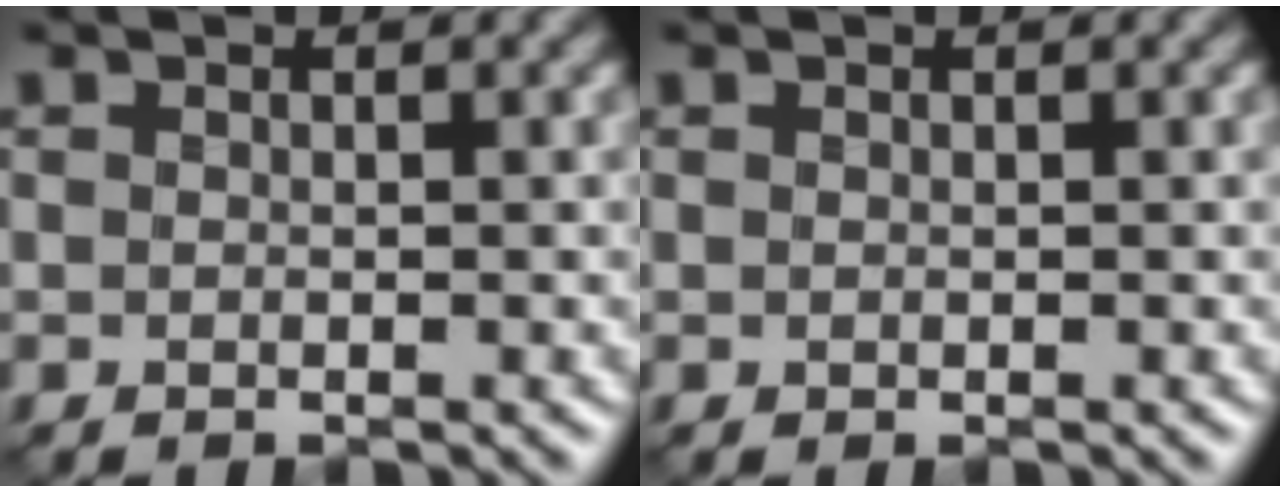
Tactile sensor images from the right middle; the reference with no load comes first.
{"total": 0.0}